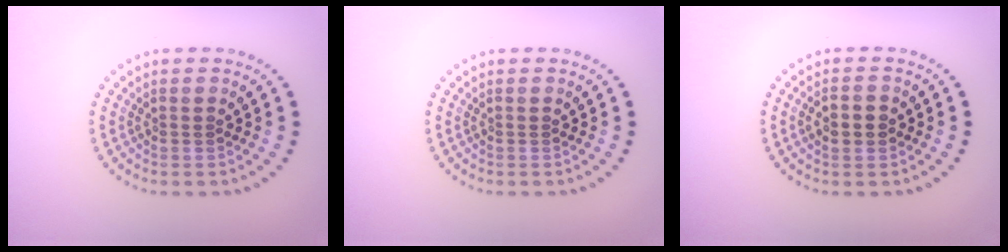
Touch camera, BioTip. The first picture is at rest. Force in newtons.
{"total": 0.0}
{"total": 2.3, "press": 2.3, "slide": 0.2}